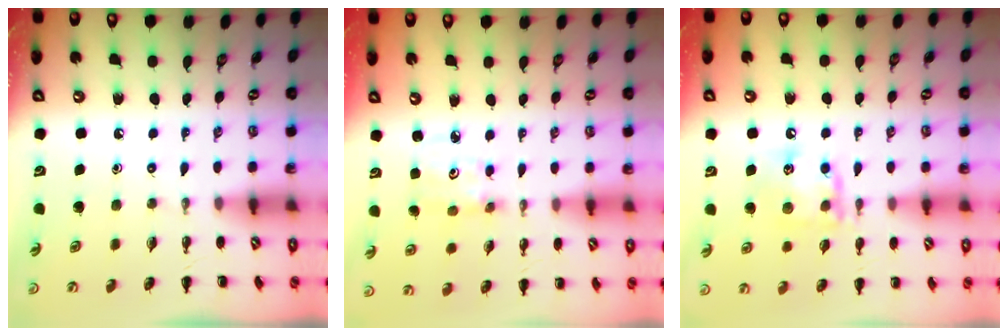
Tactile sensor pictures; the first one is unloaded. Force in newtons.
{"total": 2.8, "press": 2.8, "slide": 0.4}
{"total": 12.9, "press": 12.8, "slide": 1.4}